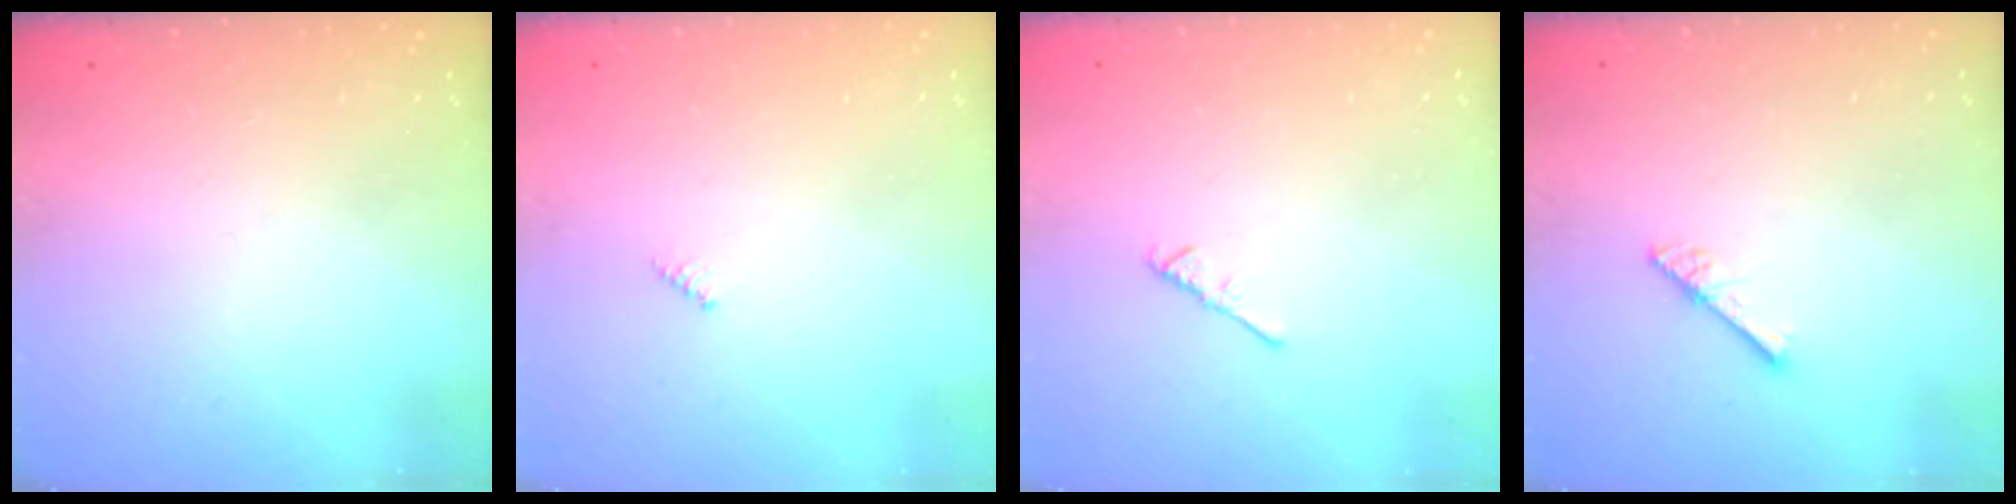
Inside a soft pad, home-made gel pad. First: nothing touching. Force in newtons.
{"total": 2.0, "press": 2.0, "slide": 0.2}
{"total": 2.6, "press": 2.6, "slide": 0.6}
{"total": 2.9, "press": 2.9, "slide": 0.2}